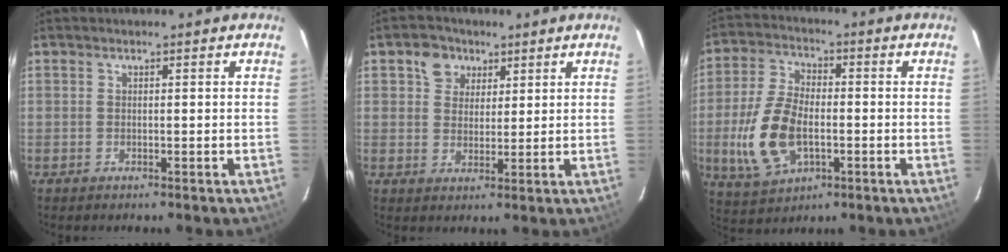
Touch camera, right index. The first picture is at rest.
{"total": 5.3, "force": [2.6, 4.3, 1.4], "torque": [-0.016, 0.015, 0.046]}
{"total": 13.0, "force": [-2.8, 7.2, 10.4], "torque": [-0.232, 0.001, -0.045]}